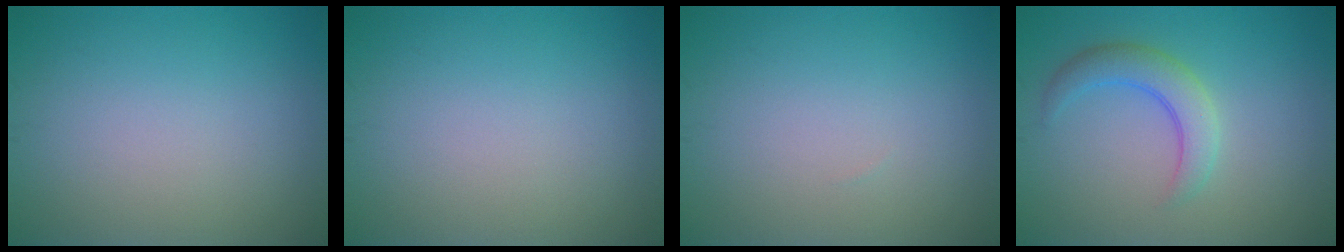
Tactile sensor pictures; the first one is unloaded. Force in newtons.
{"total": 0.0}
{"total": 0.0}
{"total": 3.3, "press": 3.3, "slide": 0.3}